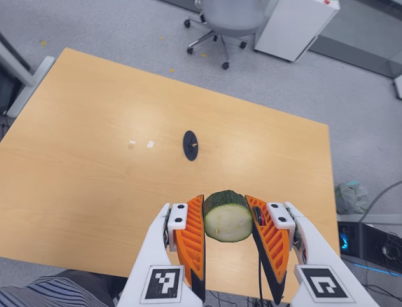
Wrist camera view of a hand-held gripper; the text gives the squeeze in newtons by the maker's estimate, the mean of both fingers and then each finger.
{"total": 10.5, "left": 10.1, "right": 10.9}